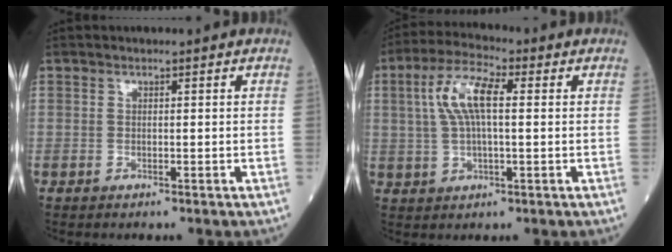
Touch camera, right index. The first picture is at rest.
{"total": 8.2, "force": [1.7, 2.4, 7.7], "torque": [-0.163, 0.021, 0.032]}